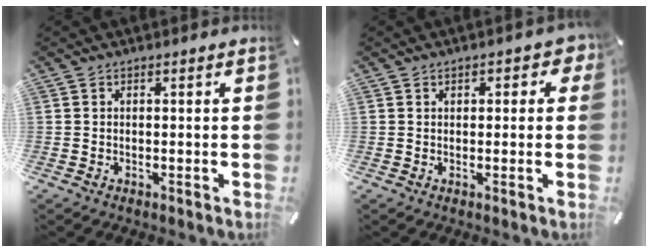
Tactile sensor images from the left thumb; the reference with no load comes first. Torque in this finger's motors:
{"motor_torque": [0.16, -0.13, -0.13, -0.10, 0.01]}